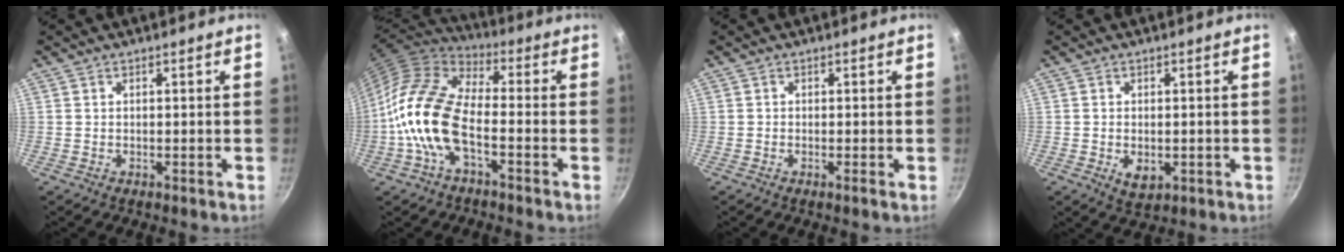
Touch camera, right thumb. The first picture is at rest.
{"total": 15.6, "force": [-4.4, 7.8, 12.8], "torque": [-0.239, 0.039, -0.104]}
{"total": 0.6, "force": [-0.3, -0.1, 0.5], "torque": [-0.012, -0.002, -0.008]}
{"total": 3.3, "force": [-0.3, 2.1, 2.5], "torque": [-0.043, -0.011, 0.000]}